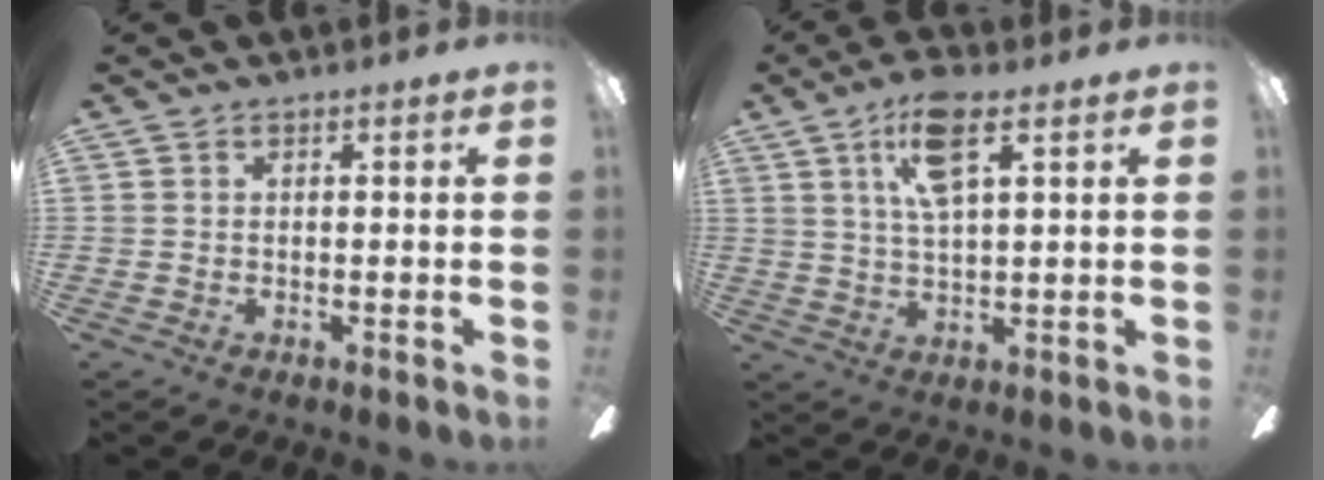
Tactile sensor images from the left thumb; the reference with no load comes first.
{"total": 9.7, "force": [5.1, 3.2, 7.6], "torque": [-0.142, 0.001, 0.087]}